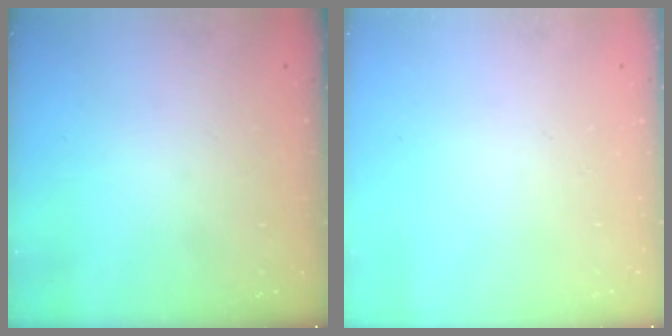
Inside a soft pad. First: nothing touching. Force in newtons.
{"total": 0.0}